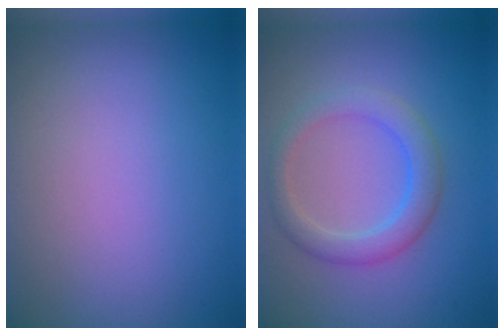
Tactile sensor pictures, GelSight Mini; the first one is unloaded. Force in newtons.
{"total": 3.2, "press": 3.2, "slide": 0.0}